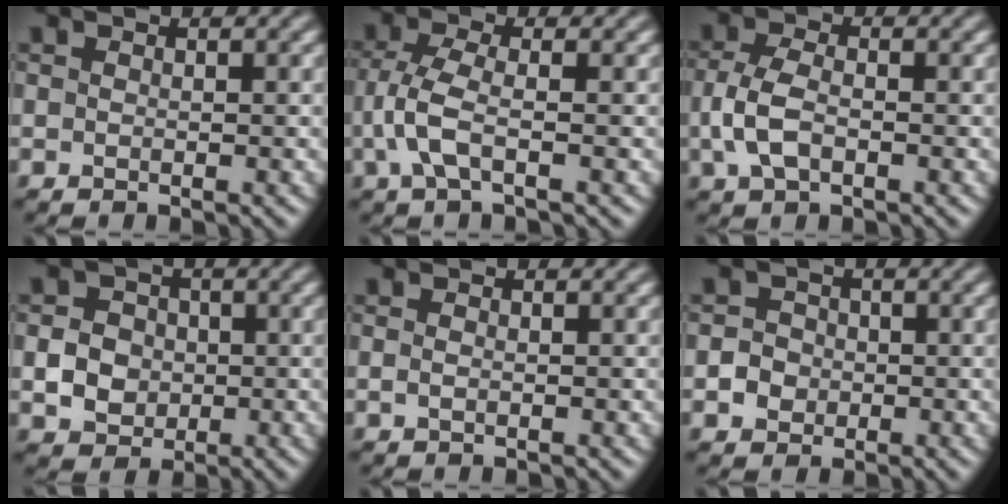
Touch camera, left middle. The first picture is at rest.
{"total": 3.5, "force": [-0.7, 1.3, 3.2], "torque": [-0.081, 0.004, -0.020]}
{"total": 3.6, "force": [-0.7, 2.1, 2.8], "torque": [-0.066, 0.002, -0.019]}
{"total": 3.4, "force": [-0.4, 3.0, 1.6], "torque": [-0.026, -0.001, -0.009]}
{"total": 0.6, "force": [0.0, 0.3, 0.5], "torque": [-0.014, -0.002, -0.002]}
{"total": 2.1, "force": [-0.4, 1.9, 0.7], "torque": [-0.001, 0.000, -0.010]}